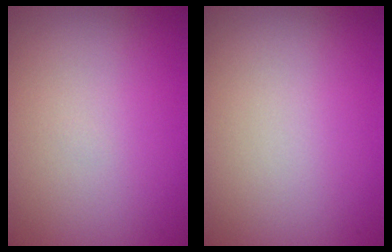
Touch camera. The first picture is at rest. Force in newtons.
{"total": 0.0}